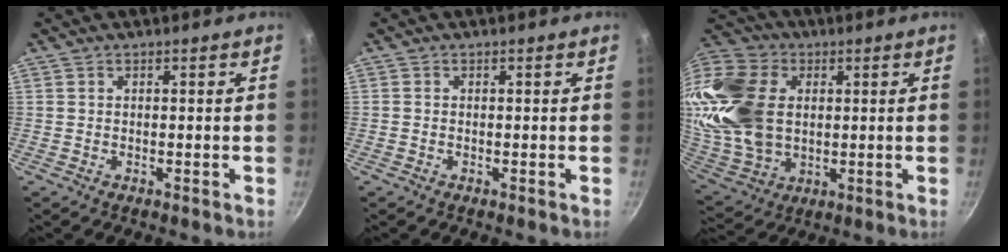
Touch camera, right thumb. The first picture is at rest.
{"total": 0.0}
{"total": 25.5, "force": [4.0, 18.2, 17.4], "torque": [-0.366, 0.002, 0.083]}